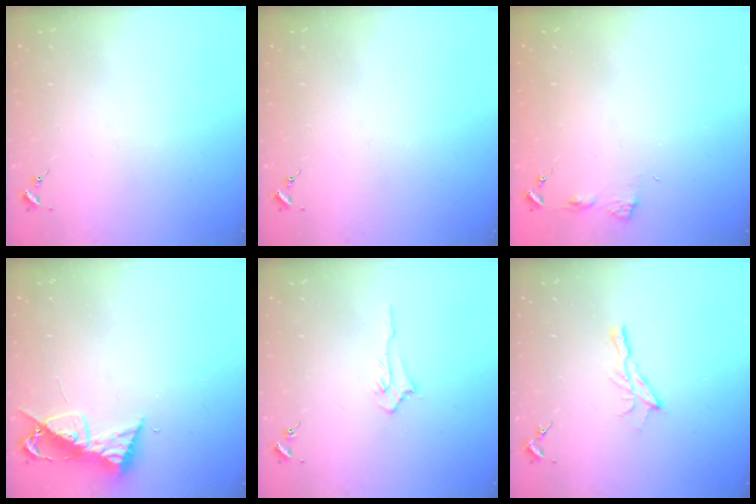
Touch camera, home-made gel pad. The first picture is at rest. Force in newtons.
{"total": 0.0}
{"total": 5.0, "press": 5.0, "slide": 0.5}
{"total": 9.2, "press": 9.2, "slide": 0.5}
{"total": 4.1, "press": 4.0, "slide": 0.6}
{"total": 7.3, "press": 7.3, "slide": 0.3}